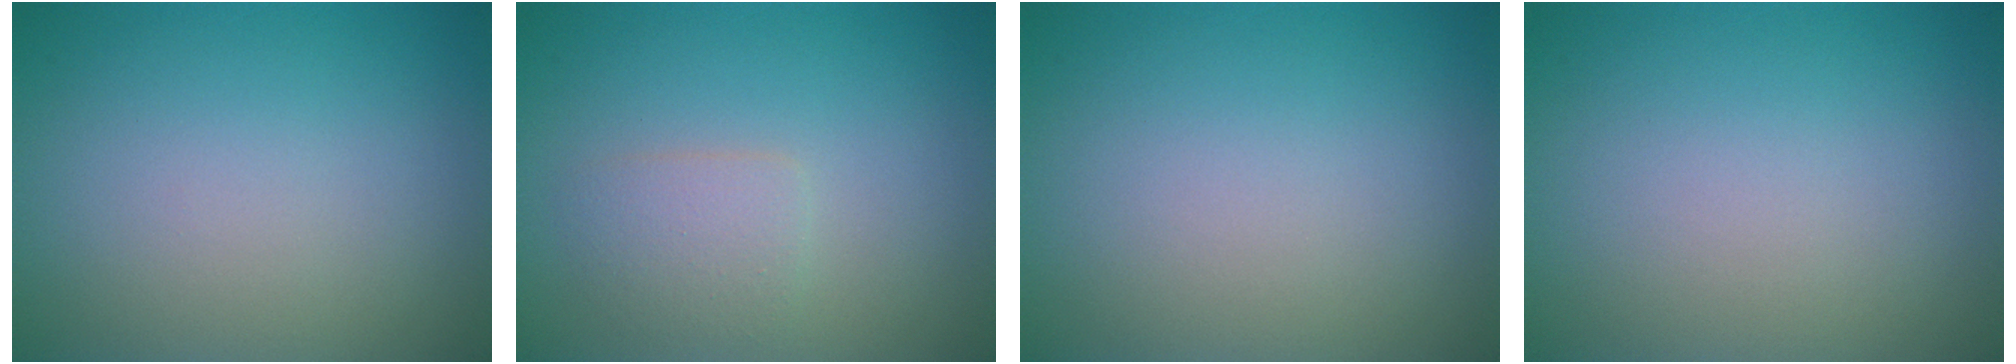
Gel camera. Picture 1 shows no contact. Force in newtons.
{"total": 1.9, "press": 1.9, "slide": 0.0}
{"total": 0.0}
{"total": 0.0}